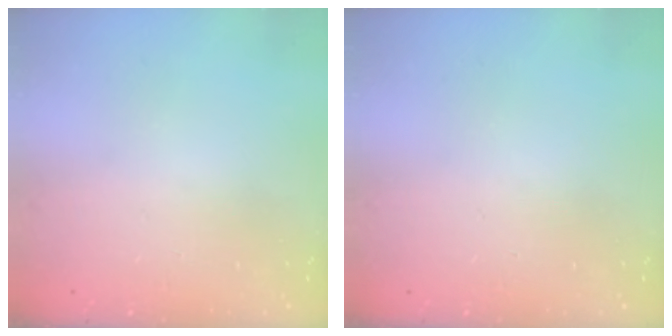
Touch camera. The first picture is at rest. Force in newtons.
{"total": 0.0}